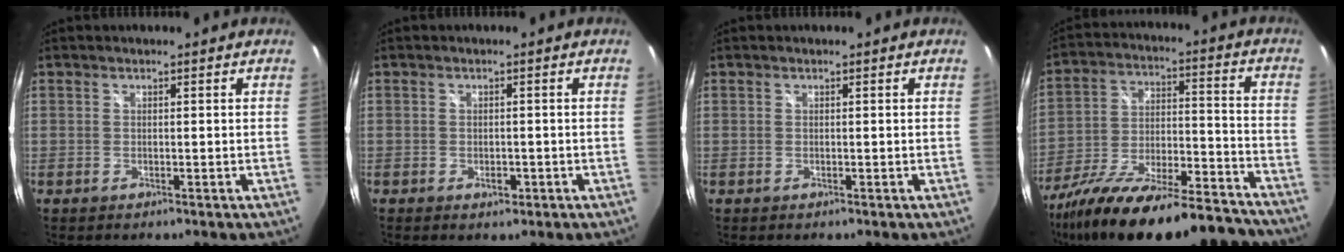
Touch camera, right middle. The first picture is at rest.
{"total": 1.8, "force": [-0.9, 1.2, 1.0], "torque": [-0.015, -0.003, -0.012]}
{"total": 0.0}
{"total": 26.8, "force": [-21.4, 7.0, 14.5], "torque": [-0.255, -0.038, -0.321]}